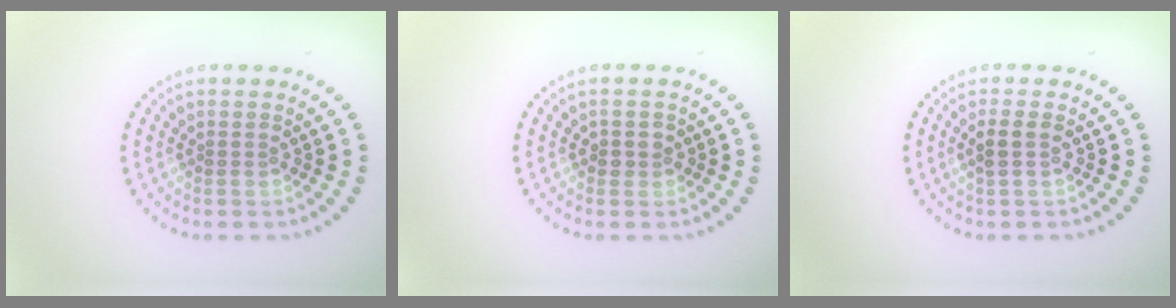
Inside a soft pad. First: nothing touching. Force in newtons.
{"total": 1.1, "press": 1.1, "slide": 0.3}
{"total": 1.6, "press": 1.4, "slide": 0.7}